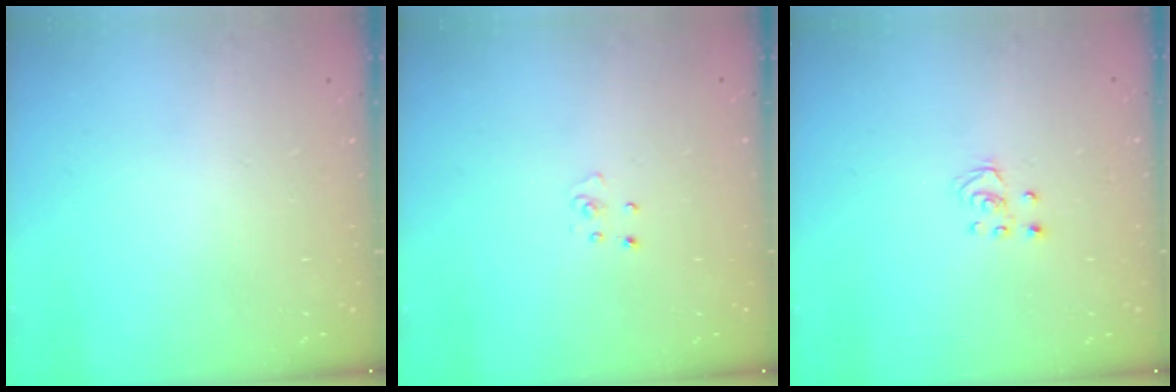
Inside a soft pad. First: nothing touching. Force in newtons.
{"total": 2.5, "press": 2.5, "slide": 0.3}
{"total": 2.5, "press": 2.5, "slide": 0.2}